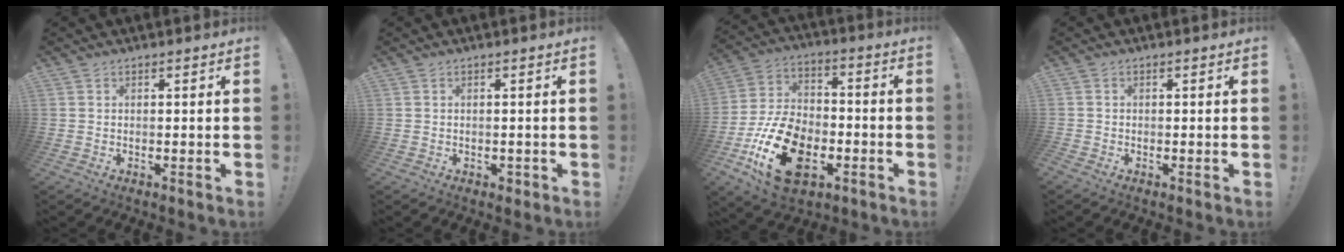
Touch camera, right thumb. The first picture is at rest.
{"total": 1.1, "force": [-0.3, 0.9, 0.6], "torque": [-0.010, 0.005, -0.004]}
{"total": 21.6, "force": [-8.2, 13.9, 14.3], "torque": [-0.260, 0.054, -0.129]}
{"total": 0.8, "force": [-0.6, 0.6, 0.0], "torque": [-0.003, 0.002, -0.010]}